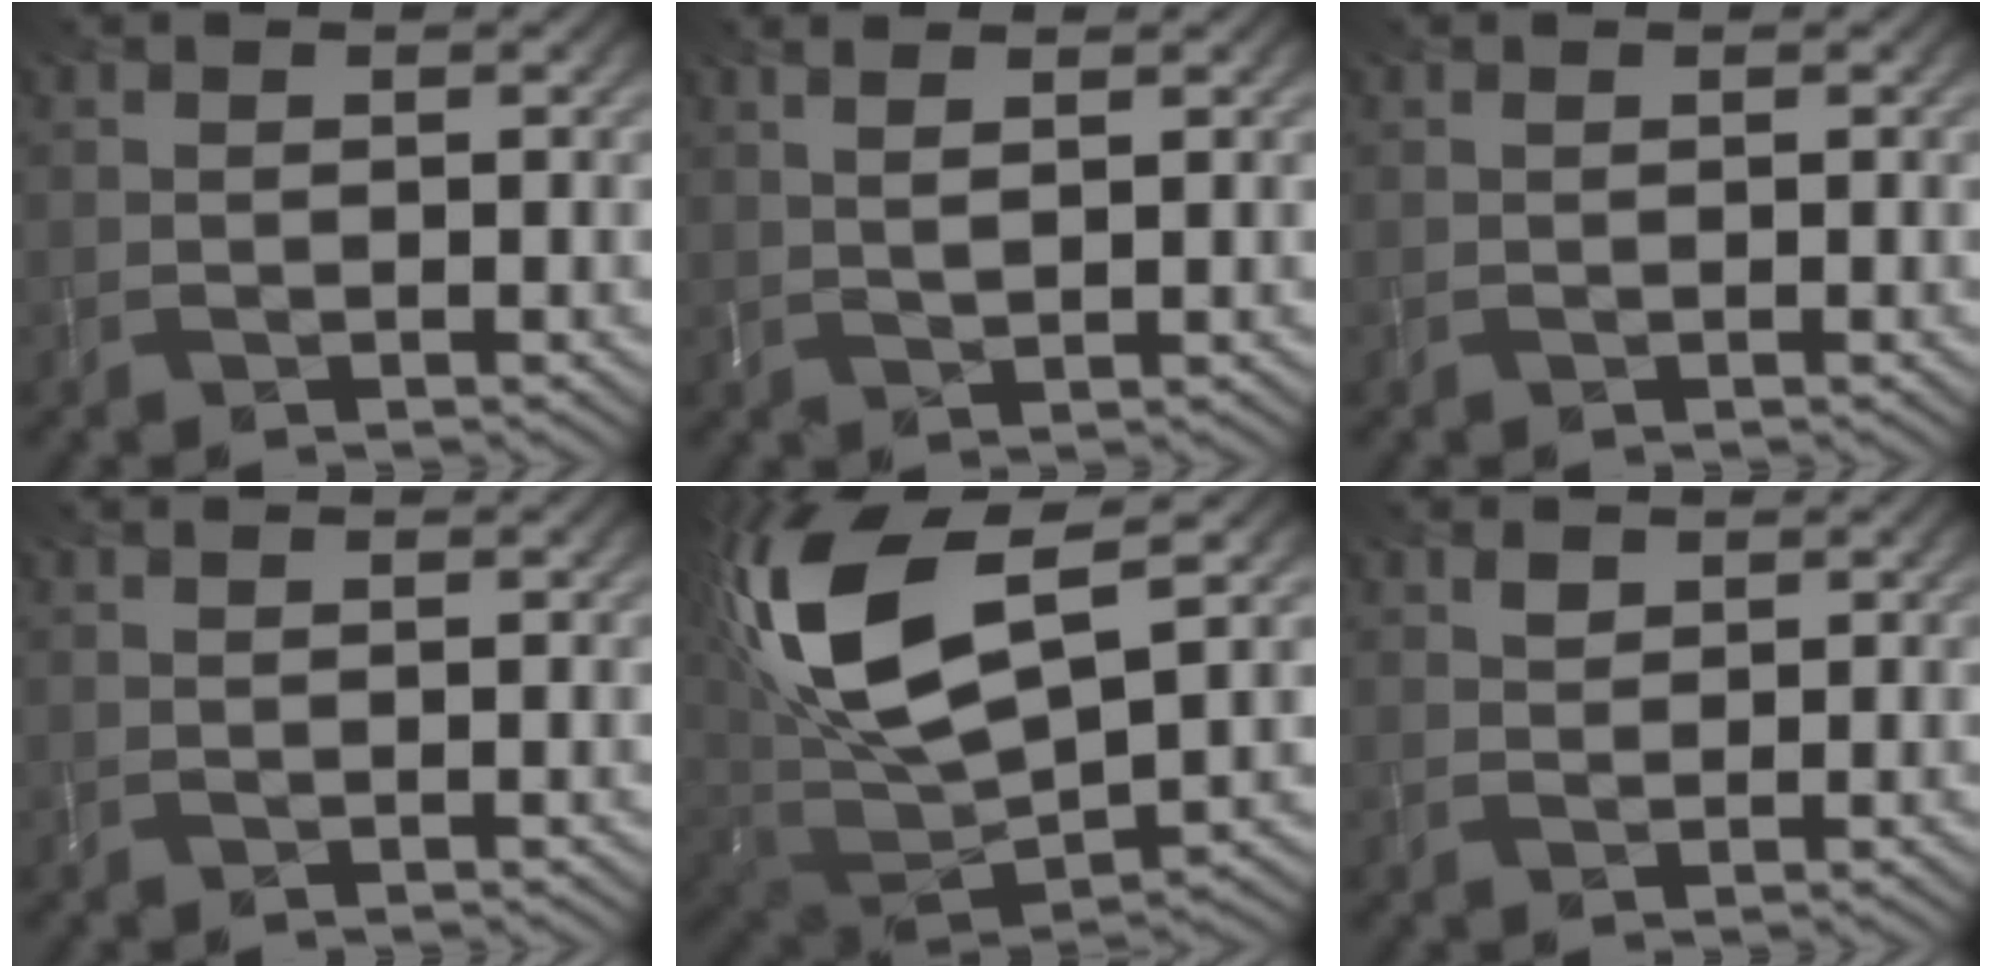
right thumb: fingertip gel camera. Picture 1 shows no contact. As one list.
[{"total": 2.3, "force": [1.3, 0.4, 1.9], "torque": [-0.030, 0.002, 0.023]}, {"total": 0.0}, {"total": 0.0}, {"total": 18.2, "force": [6.5, 9.1, 14.4], "torque": [-0.347, 0.008, 0.132]}, {"total": 1.4, "force": [0.9, 0.8, 0.6], "torque": [-0.013, 0.000, 0.020]}]